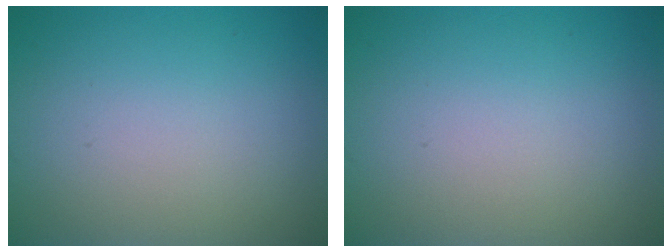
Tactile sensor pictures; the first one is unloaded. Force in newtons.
{"total": 0.0}